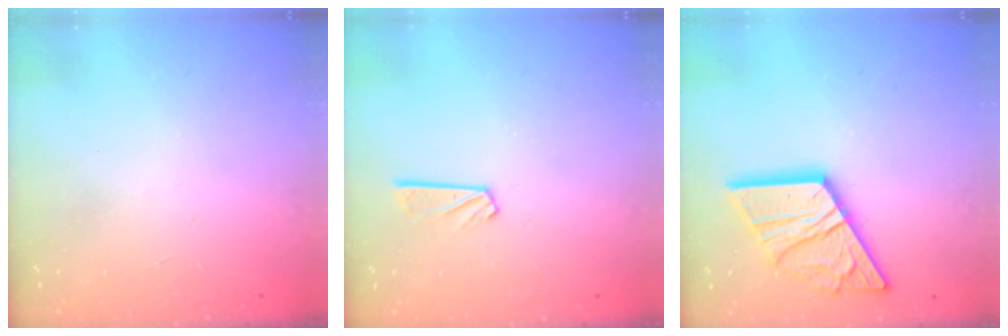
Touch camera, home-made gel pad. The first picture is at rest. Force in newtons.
{"total": 4.2, "press": 4.1, "slide": 0.3}
{"total": 18.4, "press": 18.3, "slide": 1.9}